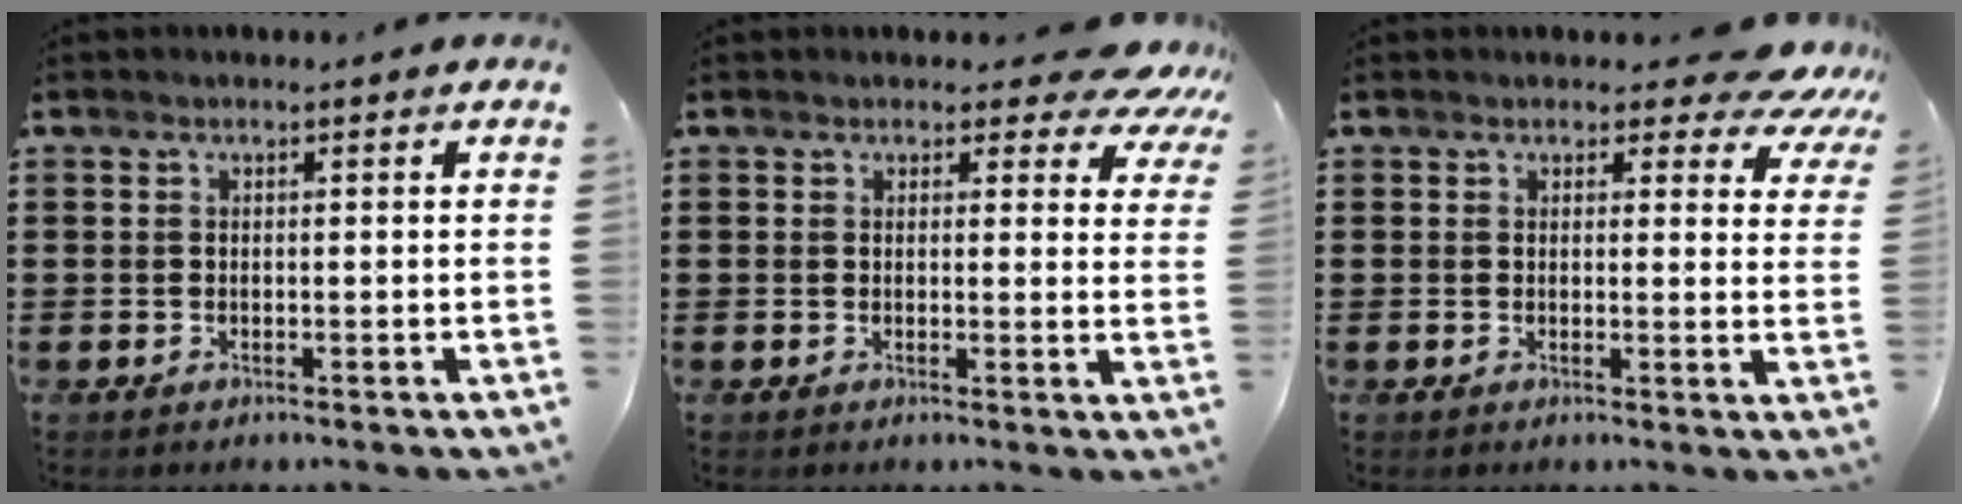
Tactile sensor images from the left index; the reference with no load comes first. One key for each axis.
{"total": 4.1, "fx": 3.3, "fy": 1.5, "fz": 1.9, "tx": -0.027, "ty": -0.015, "tz": 0.053}
{"total": 4.6, "fx": 3.8, "fy": 1.6, "fz": 2.0, "tx": -0.022, "ty": -0.021, "tz": 0.061}